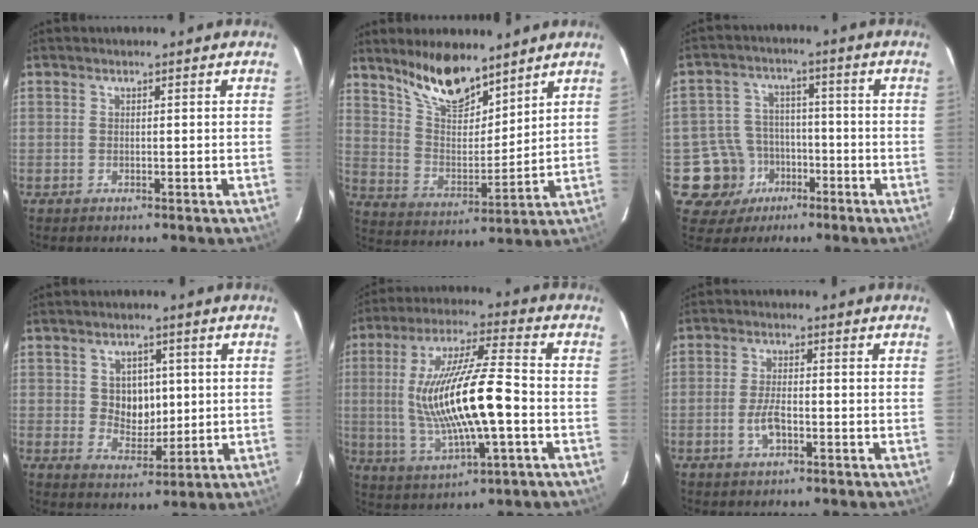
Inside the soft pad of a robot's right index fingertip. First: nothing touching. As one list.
[{"total": 13.1, "force": [10.2, 4.5, 6.8], "torque": [-0.125, 0.006, 0.195]}, {"total": 9.3, "force": [-4.2, 8.3, 1.0], "torque": [-0.045, 0.031, -0.056]}, {"total": 6.6, "force": [1.0, 5.4, 3.6], "torque": [-0.059, 0.006, 0.027]}, {"total": 18.3, "force": [-1.8, 3.8, 17.8], "torque": [-0.338, -0.002, -0.022]}, {"total": 4.5, "force": [-1.7, 1.8, 3.8], "torque": [-0.079, -0.001, -0.032]}]